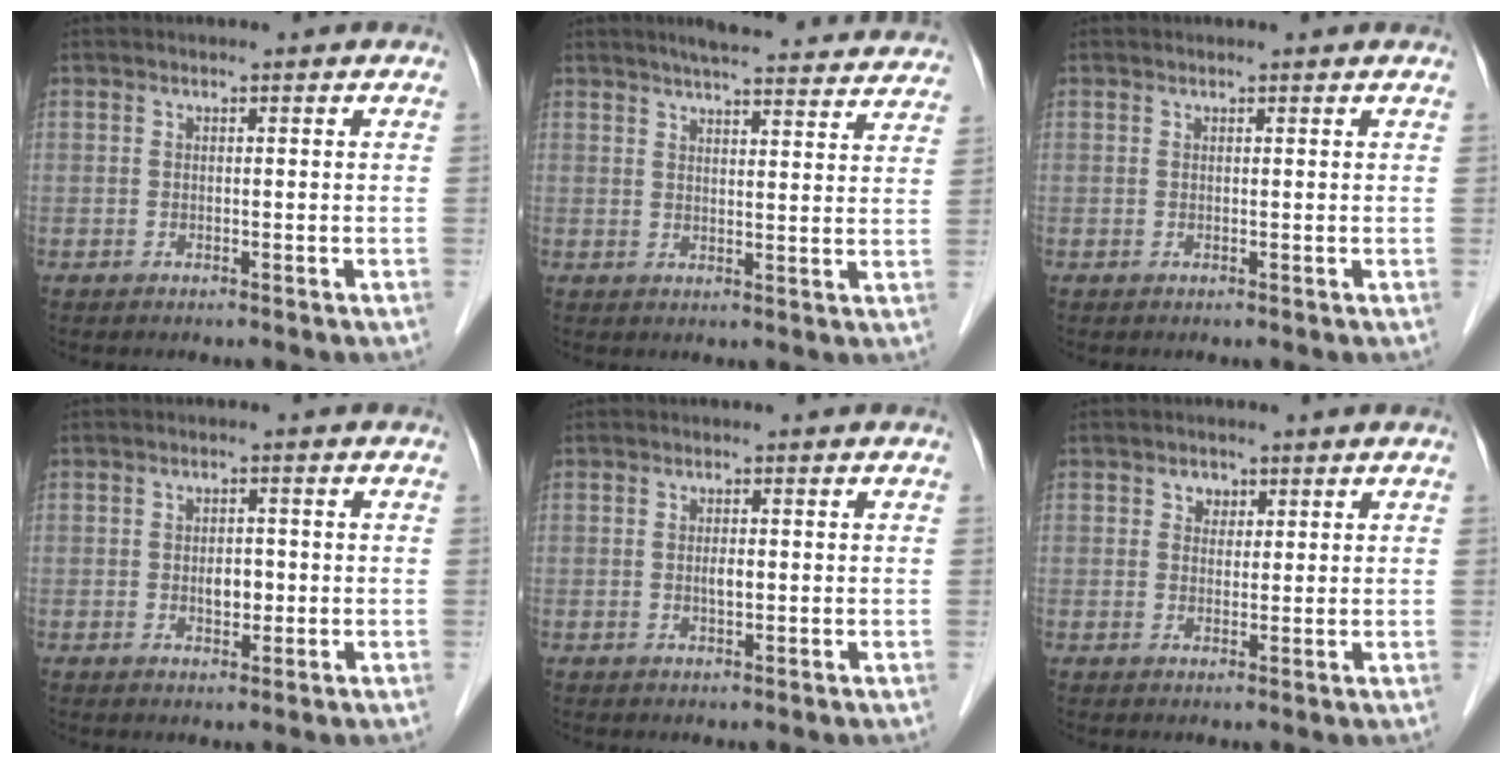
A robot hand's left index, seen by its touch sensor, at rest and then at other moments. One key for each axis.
{"total": 19.6, "fx": 18.2, "fy": 2.3, "fz": 7.1, "tx": -0.087, "ty": 0.002, "tz": 0.218}
{"total": 1.3, "fx": 1.2, "fy": 0.1, "fz": 0.3, "tx": -0.008, "ty": 0.012, "tz": 0.015}
{"total": 2.4, "fx": -0.3, "fy": 1.4, "fz": 1.9, "tx": -0.029, "ty": 0.003, "tz": -0.003}
{"total": 1.2, "fx": 0.0, "fy": 0.3, "fz": 1.1, "tx": -0.021, "ty": 0.000, "tz": 0.000}
{"total": 1.6, "fx": 0.8, "fy": 1.4, "fz": 0.5, "tx": 0.000, "ty": 0.001, "tz": 0.008}